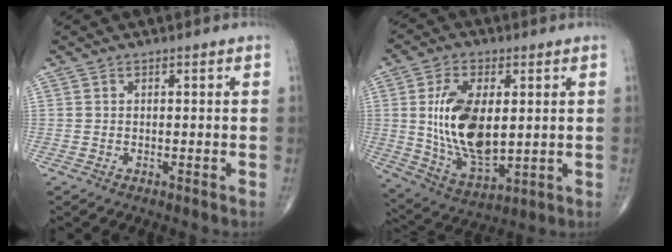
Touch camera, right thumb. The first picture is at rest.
{"total": 16.4, "force": [1.8, 8.7, 13.8], "torque": [-0.248, -0.017, 0.046]}